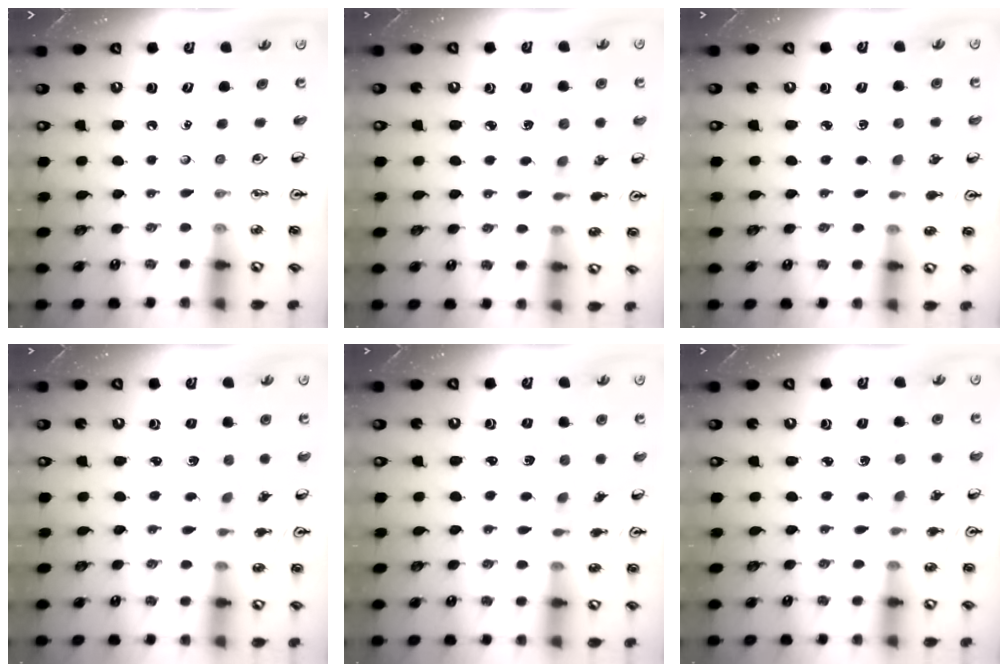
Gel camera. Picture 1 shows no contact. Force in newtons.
{"total": 2.7, "press": 2.6, "slide": 0.8}
{"total": 1.7, "press": 1.7, "slide": 0.3}
{"total": 1.4, "press": 1.4, "slide": 0.2}
{"total": 2.6, "press": 2.5, "slide": 0.4}
{"total": 1.7, "press": 1.7, "slide": 0.3}